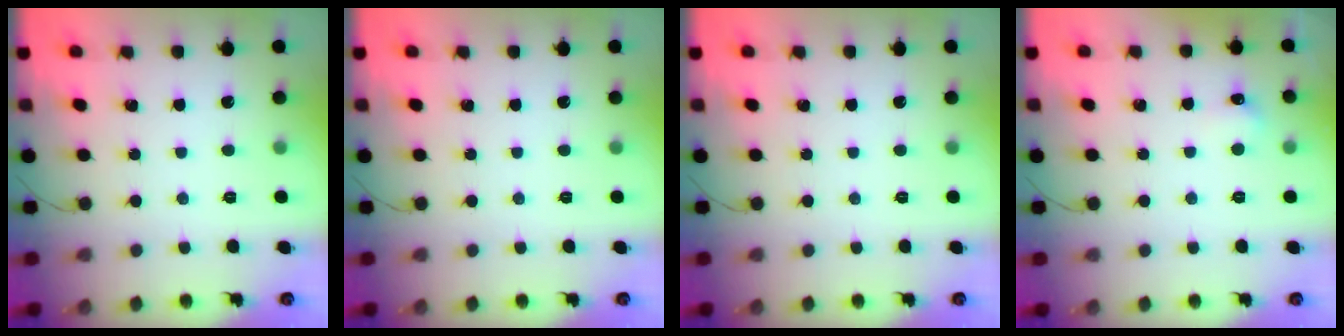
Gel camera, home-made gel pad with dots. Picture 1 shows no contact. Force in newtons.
{"total": 0.0}
{"total": 0.0}
{"total": 4.2, "press": 4.1, "slide": 1.0}